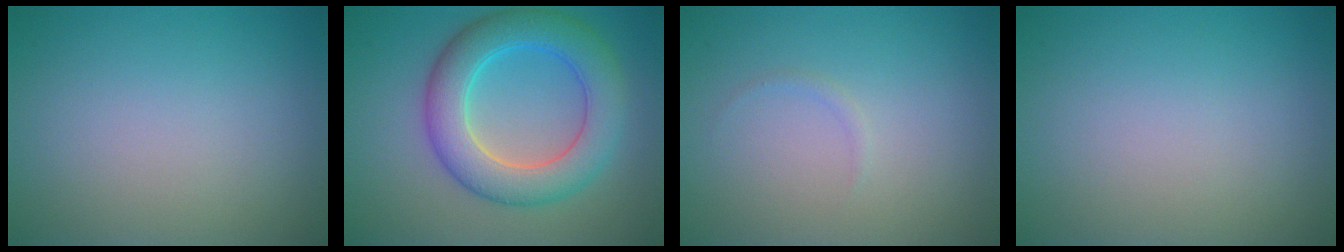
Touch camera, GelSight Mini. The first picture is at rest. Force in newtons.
{"total": 7.2, "press": 7.2, "slide": 0.1}
{"total": 0.5, "press": 0.5, "slide": 0.0}
{"total": 0.0}